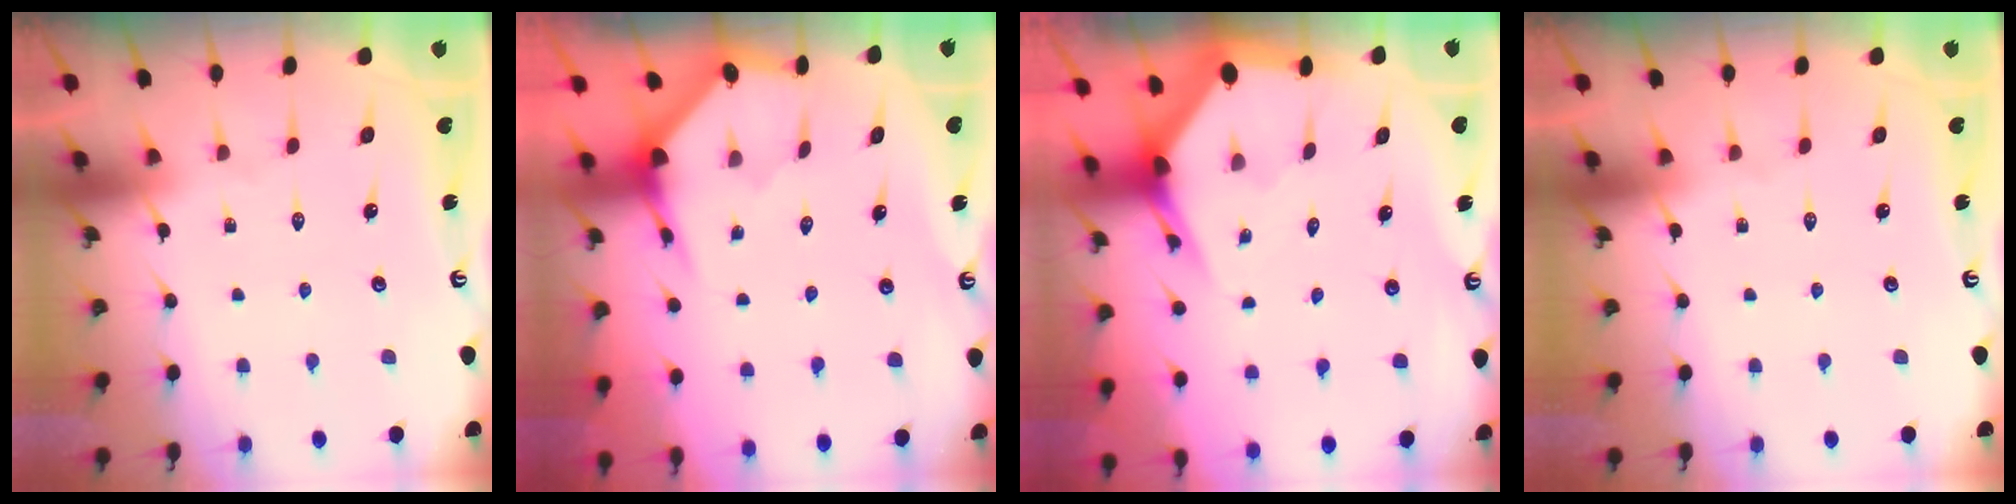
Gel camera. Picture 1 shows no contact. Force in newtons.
{"total": 5.2, "press": 5.1, "slide": 0.4}
{"total": 3.9, "press": 3.9, "slide": 0.4}
{"total": 0.0}